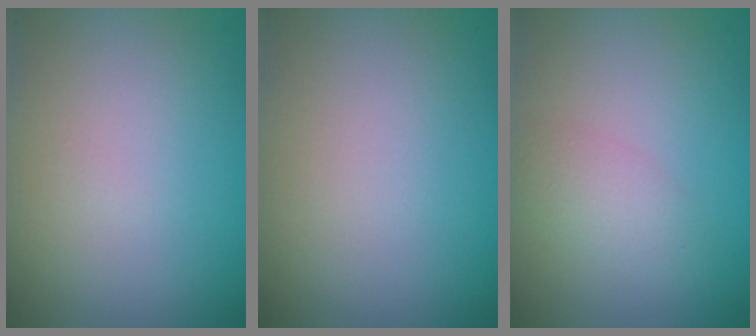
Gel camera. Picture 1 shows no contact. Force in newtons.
{"total": 0.0}
{"total": 2.2, "press": 2.2, "slide": 0.1}